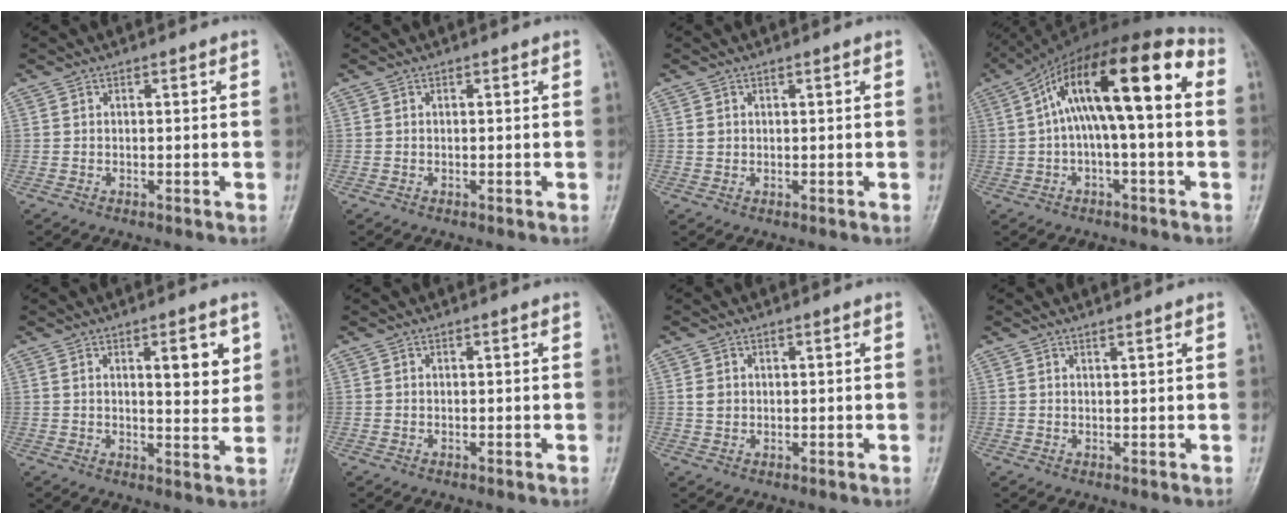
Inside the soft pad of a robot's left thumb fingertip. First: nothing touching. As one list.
[{"total": 0.0}, {"total": 1.0, "force": [0.5, 0.6, 0.7], "torque": [-0.010, 0.005, 0.012]}, {"total": 17.8, "force": [2.2, 6.0, 16.6], "torque": [-0.250, 0.058, 0.026]}, {"total": 7.0, "force": [2.8, 2.3, 5.9], "torque": [-0.065, -0.019, 0.039]}, {"total": 0.0}, {"total": 1.8, "force": [0.6, 1.3, 1.1], "torque": [-0.017, 0.004, 0.015]}, {"total": 1.2, "force": [0.9, -0.2, 0.7], "torque": [-0.013, -0.007, 0.019]}]